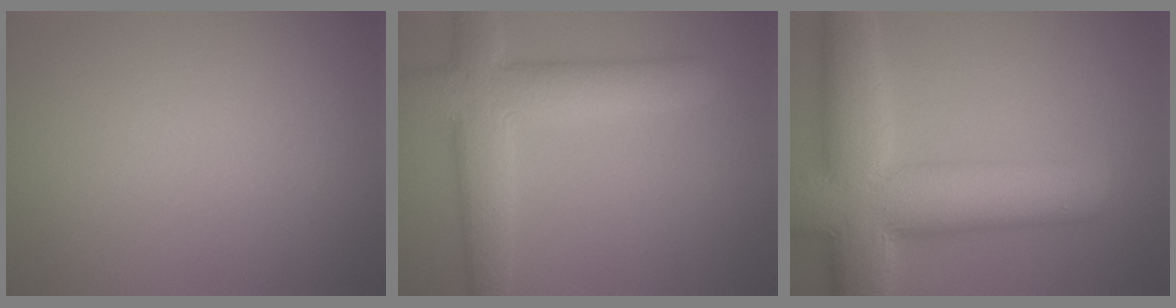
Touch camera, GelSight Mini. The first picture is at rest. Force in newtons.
{"total": 6.9, "press": 6.9, "slide": 0.7}
{"total": 12.3, "press": 12.3, "slide": 0.5}